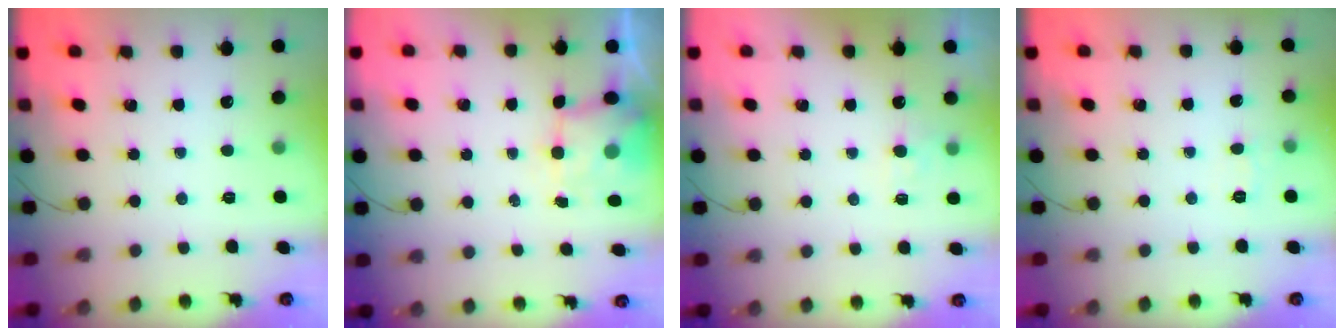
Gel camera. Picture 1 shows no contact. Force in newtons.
{"total": 3.1, "press": 3.0, "slide": 0.7}
{"total": 2.5, "press": 2.1, "slide": 1.5}
{"total": 4.4, "press": 4.2, "slide": 1.4}